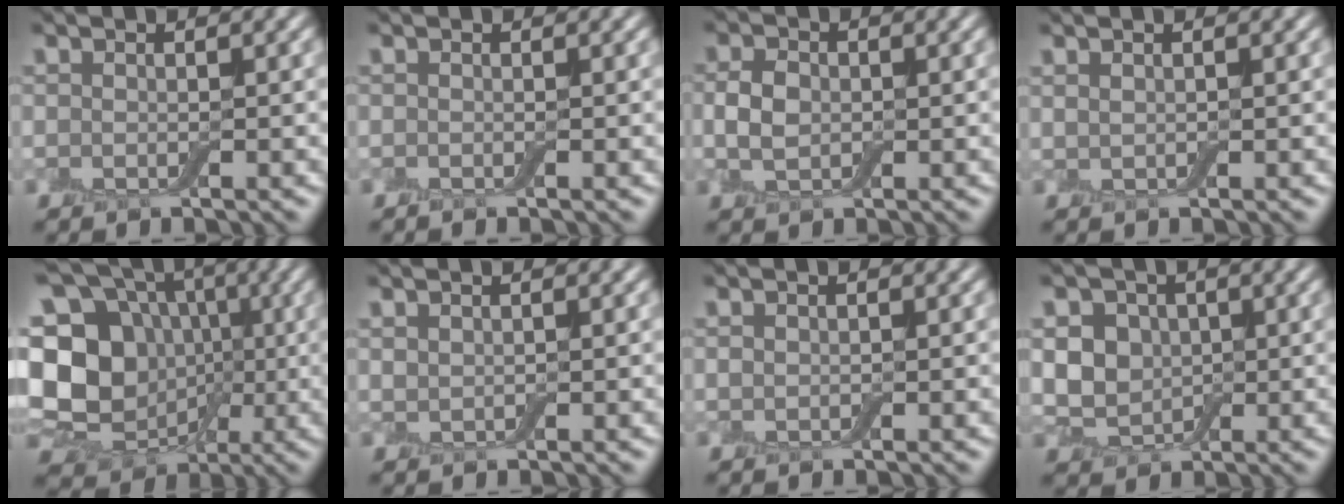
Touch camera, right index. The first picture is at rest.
{"total": 0.0}
{"total": 2.6, "force": [0.1, 1.9, 1.7], "torque": [-0.038, 0.003, -0.002]}
{"total": 0.7, "force": [0.5, 0.2, 0.4], "torque": [-0.011, 0.003, 0.010]}
{"total": 17.7, "force": [-0.3, 15.5, 8.6], "torque": [-0.213, 0.030, -0.027]}
{"total": 0.9, "force": [0.6, 0.4, 0.5], "torque": [-0.012, 0.002, 0.014]}
{"total": 0.6, "force": [0.3, 0.3, 0.4], "torque": [-0.009, 0.003, 0.004]}
{"total": 5.7, "force": [0.9, 4.8, 3.0], "torque": [-0.046, 0.019, -0.005]}